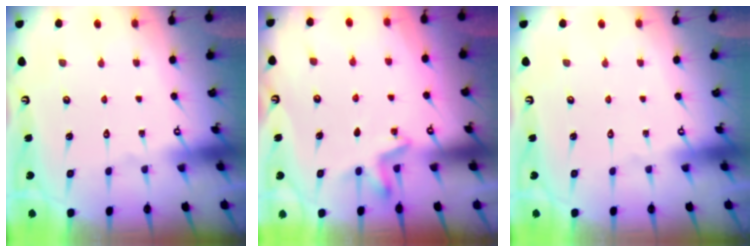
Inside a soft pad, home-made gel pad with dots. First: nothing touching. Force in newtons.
{"total": 4.3, "press": 4.1, "slide": 1.3}
{"total": 0.0}